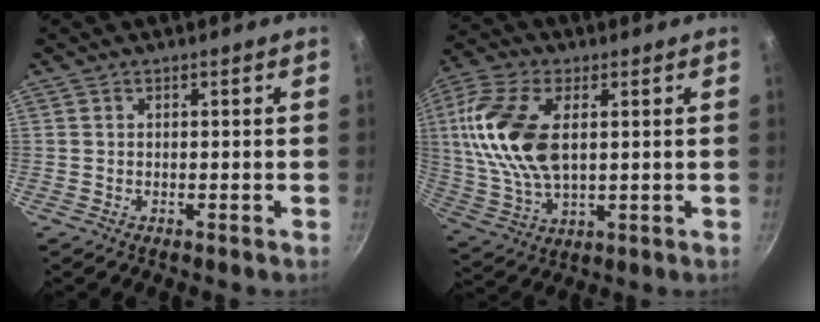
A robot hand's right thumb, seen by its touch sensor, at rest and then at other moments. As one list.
[{"total": 16.7, "force": [3.2, 9.3, 13.6], "torque": [-0.266, -0.004, 0.060]}]